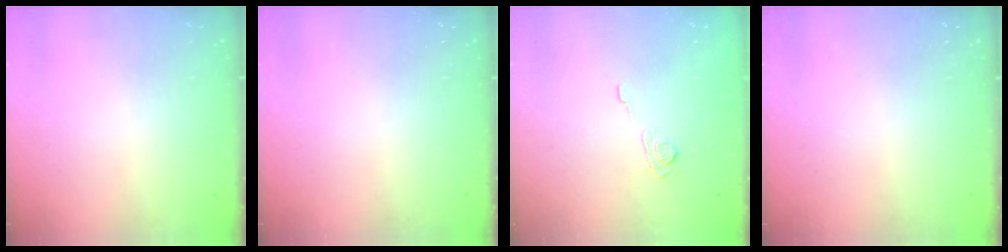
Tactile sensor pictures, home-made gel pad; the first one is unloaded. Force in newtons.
{"total": 0.0}
{"total": 8.2, "press": 8.0, "slide": 1.5}
{"total": 0.0}